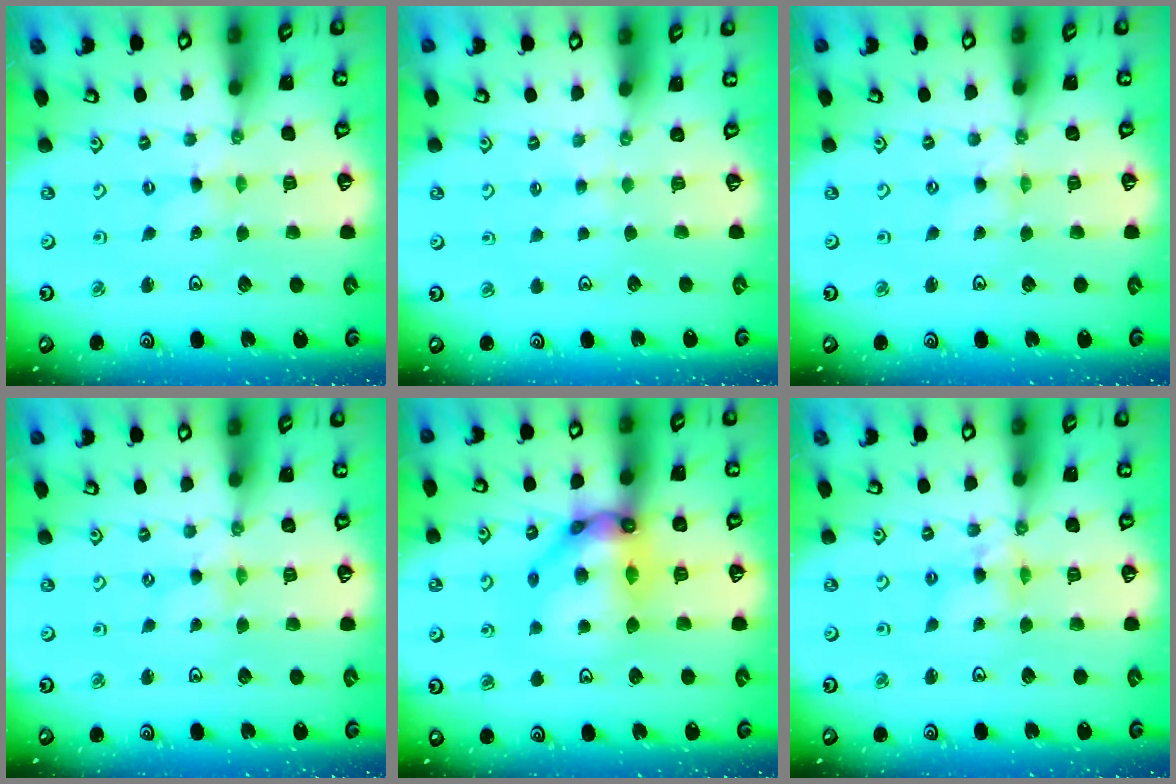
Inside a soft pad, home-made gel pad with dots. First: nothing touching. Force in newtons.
{"total": 1.5, "press": 1.5, "slide": 0.4}
{"total": 0.6, "press": 0.6, "slide": 0.1}
{"total": 0.8, "press": 0.8, "slide": 0.2}
{"total": 14.9, "press": 14.9, "slide": 1.1}
{"total": 6.4, "press": 6.4, "slide": 0.5}